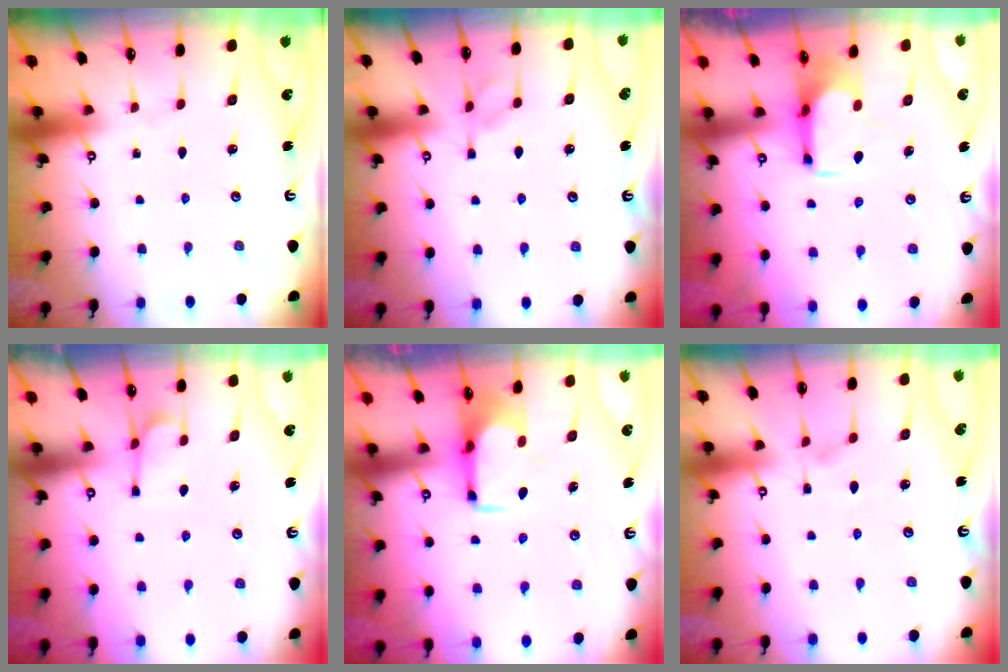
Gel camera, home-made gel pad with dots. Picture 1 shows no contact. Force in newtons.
{"total": 5.3, "press": 5.3, "slide": 0.7}
{"total": 2.2, "press": 2.1, "slide": 0.8}
{"total": 1.9, "press": 1.4, "slide": 1.2}
{"total": 1.0, "press": 0.8, "slide": 0.6}
{"total": 1.6, "press": 1.1, "slide": 1.2}